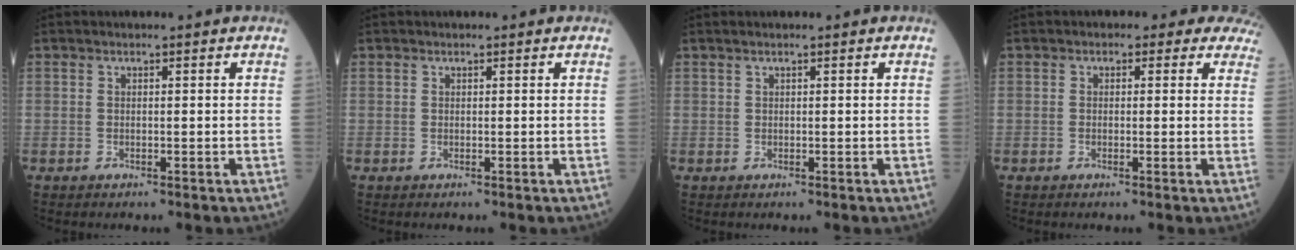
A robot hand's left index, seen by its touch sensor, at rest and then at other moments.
{"total": 0.0}
{"total": 0.6, "force": [0.5, 0.1, 0.3], "torque": [-0.011, 0.007, 0.011]}
{"total": 5.6, "force": [4.5, 3.2, 1.2], "torque": [0.008, 0.010, 0.029]}